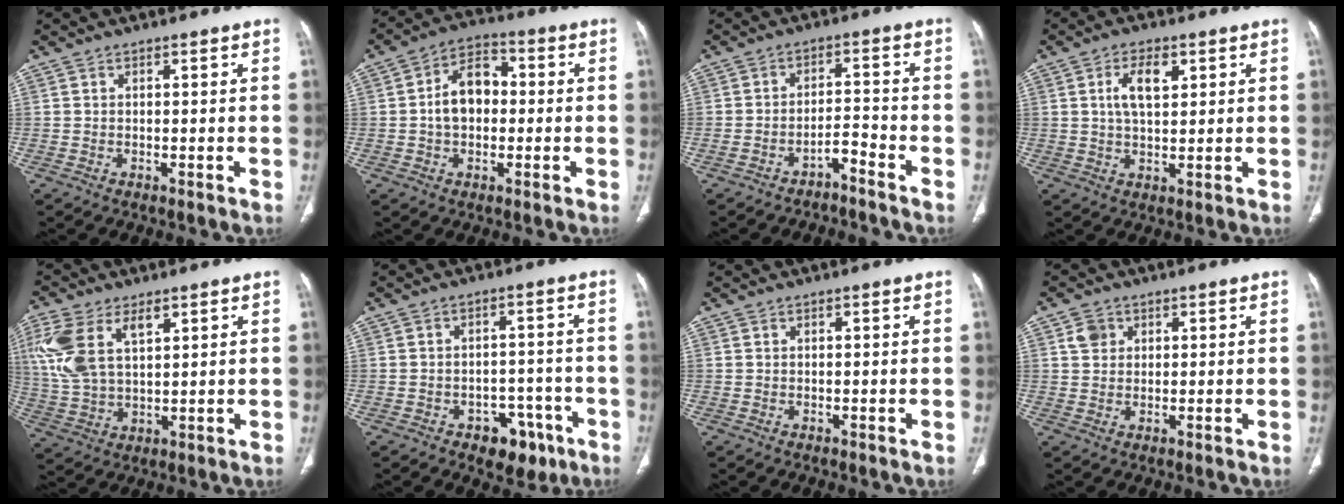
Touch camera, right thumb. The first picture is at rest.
{"total": 9.1, "force": [-0.1, 6.4, 6.6], "torque": [-0.095, 0.027, -0.012]}
{"total": 3.5, "force": [-3.0, 0.9, 1.5], "torque": [-0.026, 0.040, -0.049]}
{"total": 6.2, "force": [2.1, 3.2, 4.9], "torque": [-0.083, -0.003, 0.038]}
{"total": 12.5, "force": [5.3, 6.8, 9.0], "torque": [-0.205, -0.001, 0.112]}
{"total": 7.8, "force": [-4.3, 5.2, 3.9], "torque": [-0.020, 0.037, -0.053]}
{"total": 0.0}
{"total": 3.1, "force": [1.2, 2.6, 1.2], "torque": [-0.010, -0.002, 0.023]}